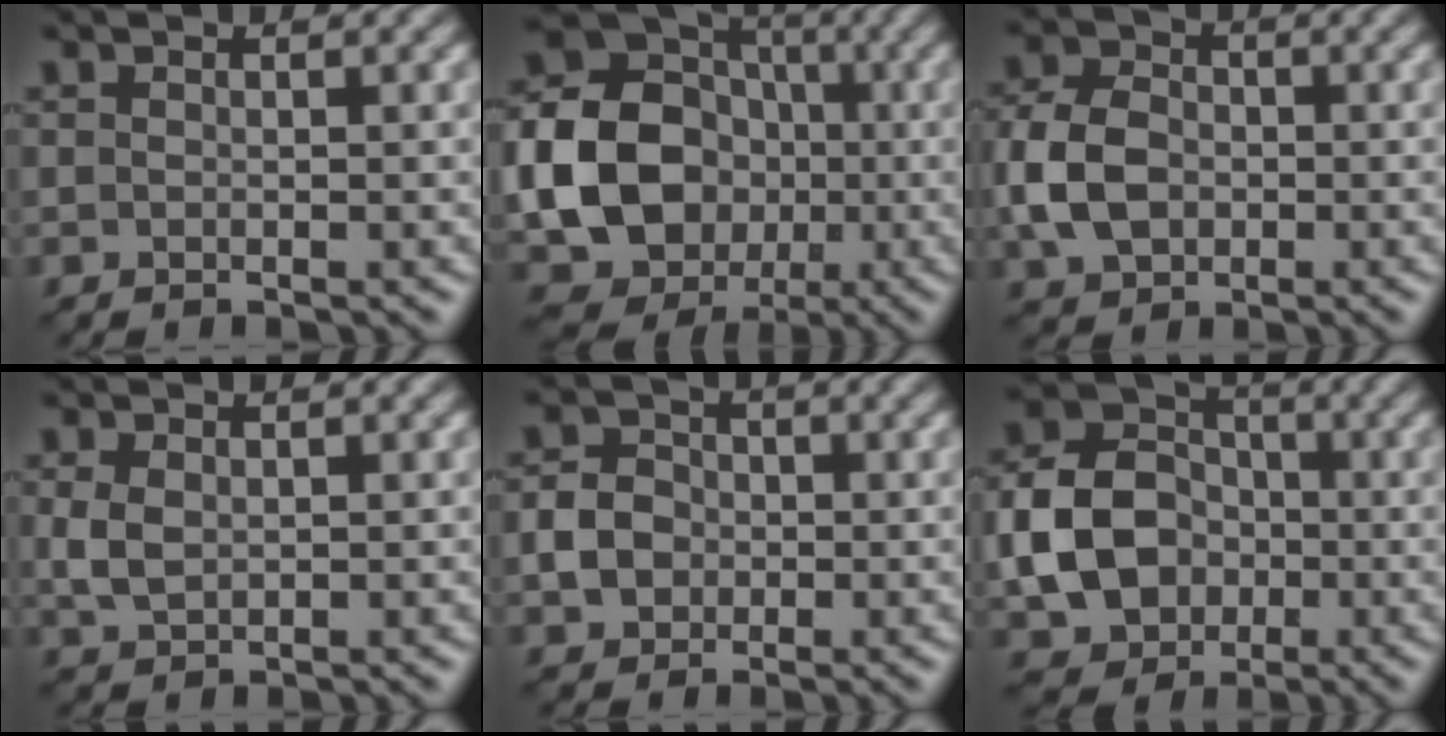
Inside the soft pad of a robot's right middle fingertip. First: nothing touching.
{"total": 16.7, "force": [-1.8, 14.9, 7.4], "torque": [-0.160, -0.011, -0.052]}
{"total": 6.3, "force": [-1.1, 4.6, 4.1], "torque": [-0.099, 0.005, -0.030]}
{"total": 2.3, "force": [0.3, 1.7, 1.5], "torque": [-0.042, 0.002, 0.009]}
{"total": 3.0, "force": [-0.6, 2.6, 1.4], "torque": [-0.024, 0.004, -0.016]}
{"total": 7.7, "force": [-1.3, 6.3, 4.2], "torque": [-0.088, 0.006, -0.032]}